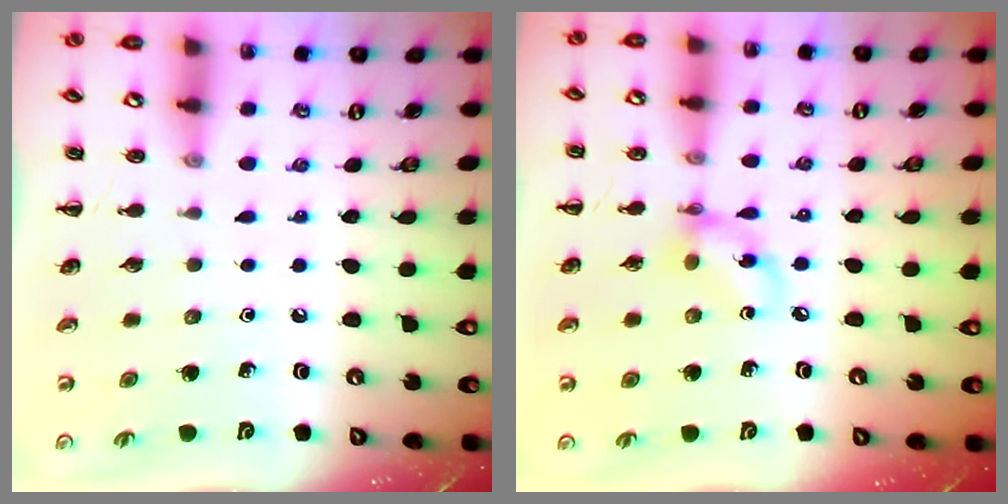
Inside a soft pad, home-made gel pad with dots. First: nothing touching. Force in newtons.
{"total": 7.0, "press": 6.9, "slide": 1.1}